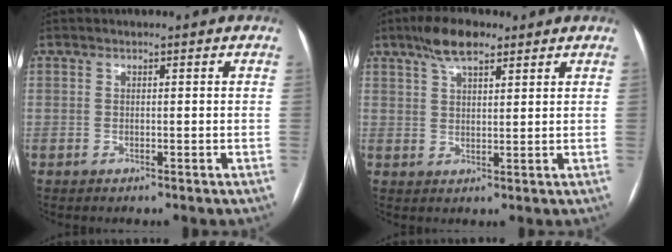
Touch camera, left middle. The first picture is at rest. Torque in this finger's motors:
{"motor_torque": [0.54, -0.52, 0.11, 0.05]}